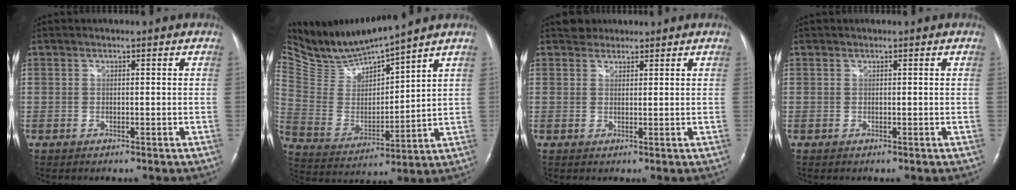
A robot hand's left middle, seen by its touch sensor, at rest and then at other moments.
{"total": 11.4, "force": [11.0, -0.5, 2.6], "torque": [-0.068, -0.010, 0.232]}
{"total": 2.0, "force": [1.7, 1.1, -0.3], "torque": [0.007, 0.007, 0.022]}
{"total": 0.0}